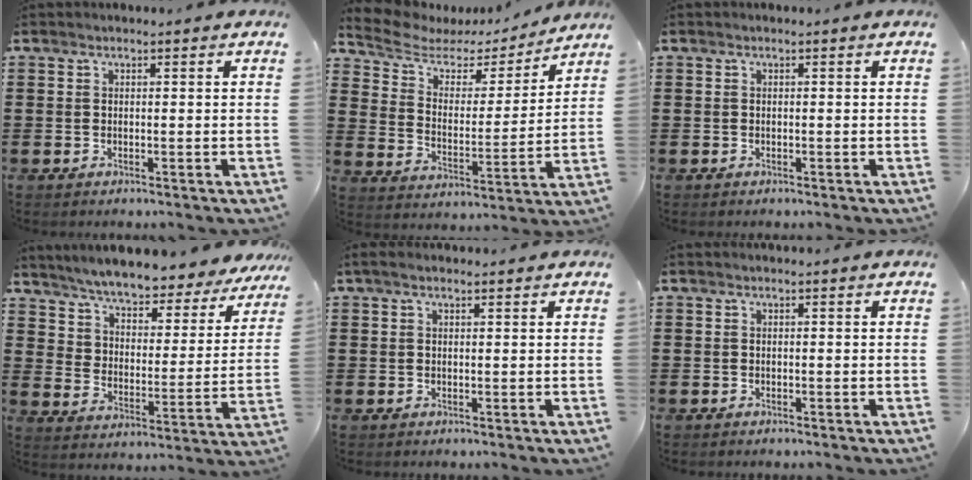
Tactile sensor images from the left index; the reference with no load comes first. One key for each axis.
{"total": 5.1, "fx": 4.2, "fy": 2.5, "fz": 1.4, "tx": -0.060, "ty": -0.024, "tz": 0.068}
{"total": 0.0}
{"total": 5.4, "fx": 5.3, "fy": 0.1, "fz": 1.2, "tx": -0.050, "ty": -0.046, "tz": 0.086}
{"total": 1.4, "fx": 0.9, "fy": 0.3, "fz": 1.1, "tx": -0.022, "ty": 0.002, "tz": 0.016}
{"total": 0.0}